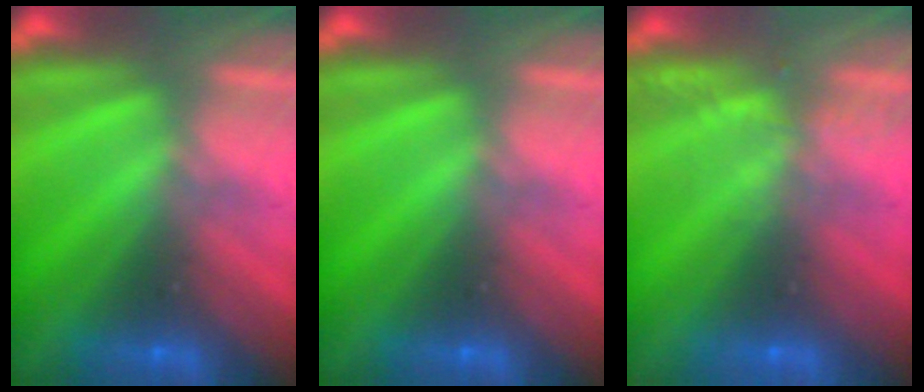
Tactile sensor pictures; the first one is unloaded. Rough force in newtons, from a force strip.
{"total": 0.0}
{"total": 2.2}